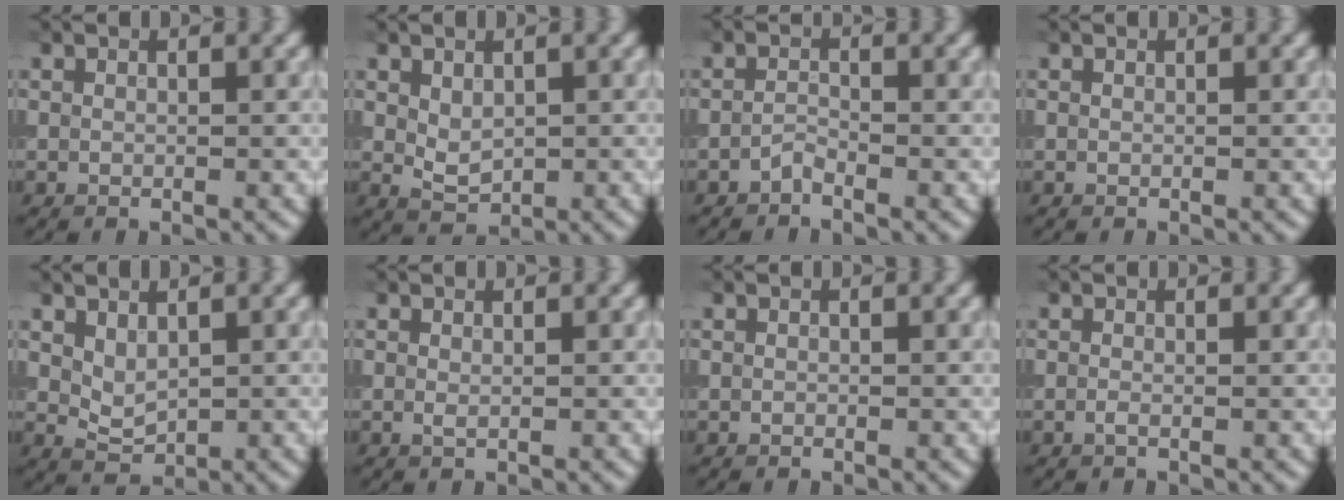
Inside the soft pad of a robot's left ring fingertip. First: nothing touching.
{"total": 2.0, "force": [0.3, 1.4, 1.5], "torque": [-0.026, -0.003, 0.013]}
{"total": 0.9, "force": [-0.8, 0.2, 0.4], "torque": [-0.008, 0.003, -0.018]}
{"total": 0.0}
{"total": 1.8, "force": [0.7, 1.1, 1.2], "torque": [-0.024, -0.004, 0.022]}
{"total": 0.5, "force": [0.1, 0.2, 0.5], "torque": [-0.009, -0.001, 0.002]}
{"total": 0.0}
{"total": 0.6, "force": [-0.2, 0.1, 0.5], "torque": [-0.012, -0.004, -0.005]}